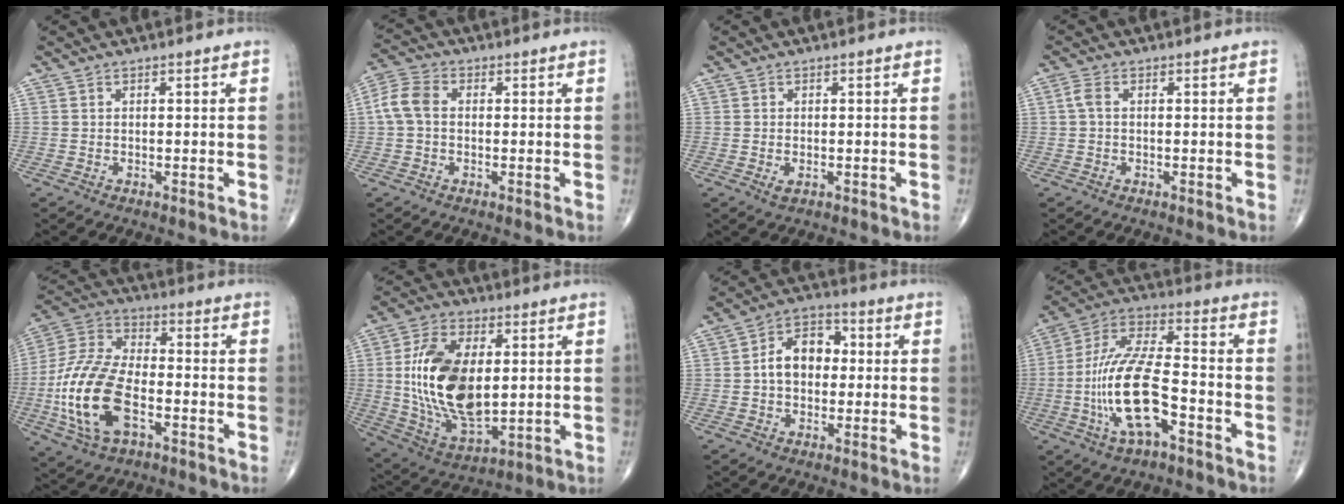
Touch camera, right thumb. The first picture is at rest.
{"total": 5.8, "force": [0.1, 4.1, 4.2], "torque": [-0.092, 0.017, -0.006]}
{"total": 1.1, "force": [-0.3, 0.6, 0.9], "torque": [-0.017, -0.002, -0.004]}
{"total": 2.0, "force": [0.1, 1.1, 1.6], "torque": [-0.039, 0.005, -0.002]}
{"total": 18.5, "force": [-5.2, 9.8, 14.8], "torque": [-0.312, 0.022, -0.098]}
{"total": 19.6, "force": [1.9, 10.6, 16.4], "torque": [-0.305, -0.014, 0.044]}
{"total": 9.0, "force": [0.3, 6.4, 6.4], "torque": [-0.083, 0.026, -0.005]}
{"total": 16.6, "force": [-5.1, 6.2, 14.6], "torque": [-0.298, 0.041, -0.093]}